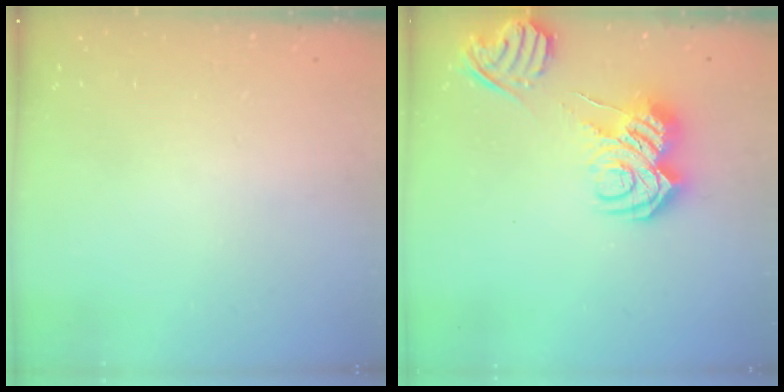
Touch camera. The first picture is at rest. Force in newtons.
{"total": 13.6, "press": 13.6, "slide": 1.5}